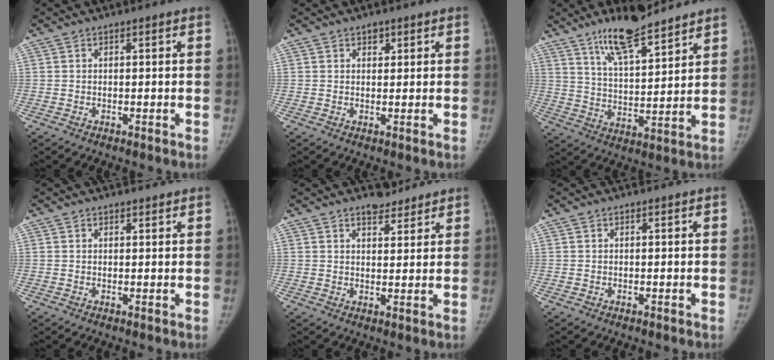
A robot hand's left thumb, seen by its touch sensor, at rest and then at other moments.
{"total": 1.7, "force": [1.1, 1.1, 0.7], "torque": [0.001, -0.005, 0.015]}
{"total": 13.3, "force": [10.0, 3.4, 8.0], "torque": [-0.117, -0.061, 0.178]}
{"total": 1.3, "force": [1.2, 0.4, 0.2], "torque": [0.005, -0.008, 0.017]}
{"total": 4.1, "force": [3.4, 1.8, 1.2], "torque": [-0.001, -0.025, 0.055]}
{"total": 0.0}